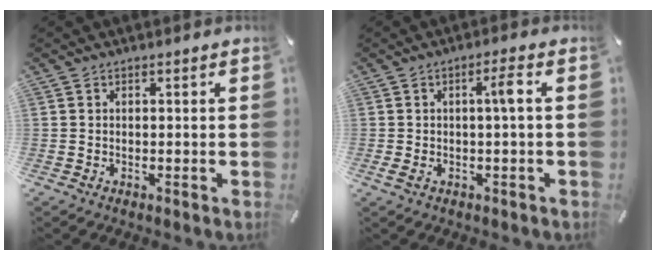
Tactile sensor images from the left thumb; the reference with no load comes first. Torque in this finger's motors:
{"motor_torque": [0.33, 0.69, 0.33, -0.03, 0.12]}